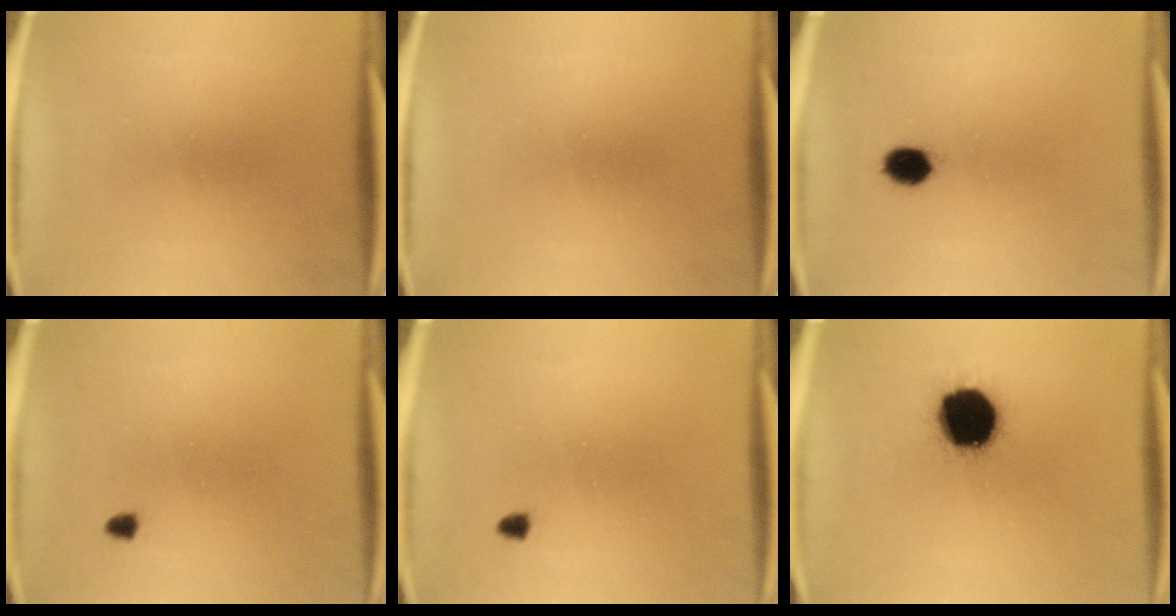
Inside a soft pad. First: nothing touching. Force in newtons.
{"total": 0.0}
{"total": 4.1}
{"total": 1.0}
{"total": 1.0}
{"total": 19.1}